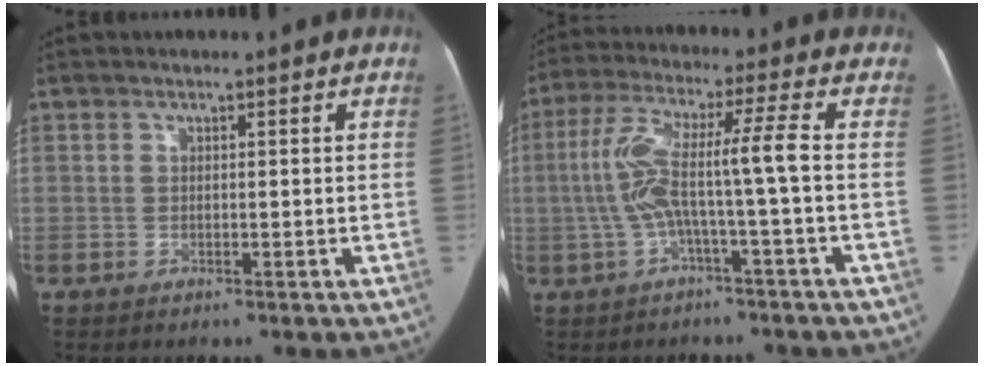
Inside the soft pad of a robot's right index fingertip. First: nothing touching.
{"total": 9.1, "force": [-1.3, -1.0, 8.9], "torque": [-0.183, 0.033, -0.023]}